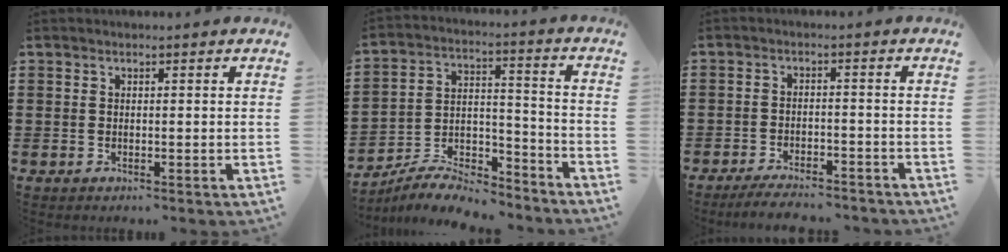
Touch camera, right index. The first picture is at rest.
{"total": 8.4, "force": [-7.8, 1.7, 2.4], "torque": [-0.045, 0.022, -0.153]}
{"total": 3.6, "force": [-3.5, 0.3, 0.9], "torque": [-0.015, 0.003, -0.068]}